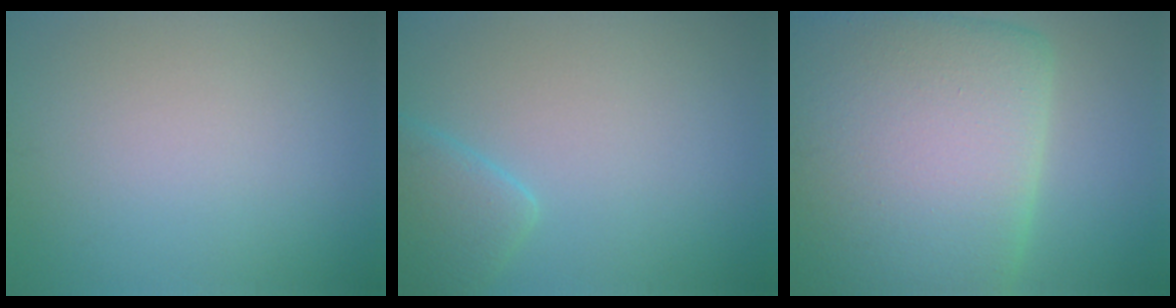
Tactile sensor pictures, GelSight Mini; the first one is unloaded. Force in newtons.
{"total": 3.1, "press": 3.1, "slide": 0.2}
{"total": 20.5, "press": 20.5, "slide": 0.6}